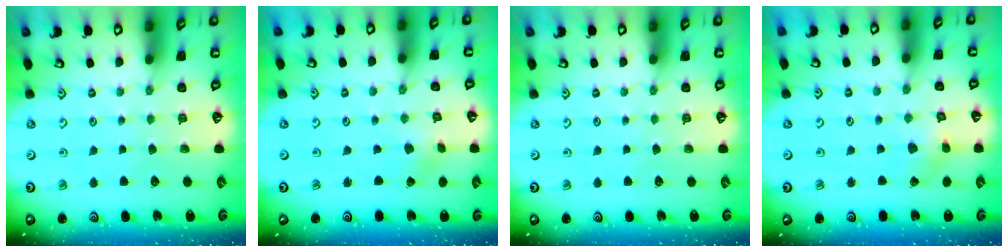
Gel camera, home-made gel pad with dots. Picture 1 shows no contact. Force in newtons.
{"total": 0.0}
{"total": 0.0}
{"total": 2.7, "press": 2.7, "slide": 0.3}